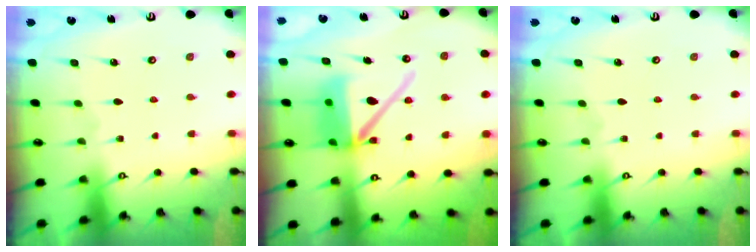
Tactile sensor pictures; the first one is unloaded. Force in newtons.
{"total": 15.9, "press": 15.7, "slide": 2.0}
{"total": 0.0}